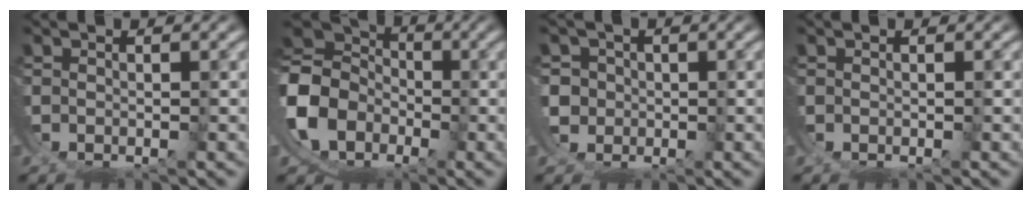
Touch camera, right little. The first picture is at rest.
{"total": 10.6, "force": [0.9, 9.6, 4.5], "torque": [-0.144, -0.033, 0.016]}
{"total": 1.8, "force": [0.6, 1.5, -0.8], "torque": [0.003, -0.027, 0.023]}
{"total": 0.0}